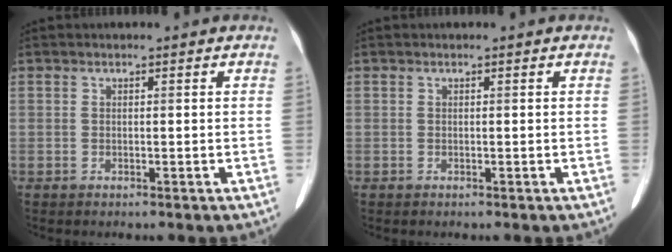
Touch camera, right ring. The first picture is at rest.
{"total": 0.0}